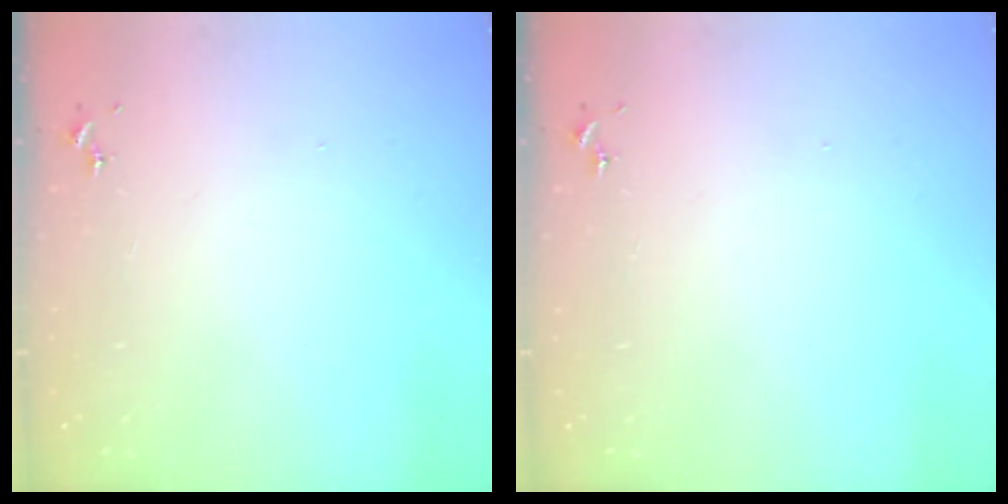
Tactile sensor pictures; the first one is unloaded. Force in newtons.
{"total": 0.0}